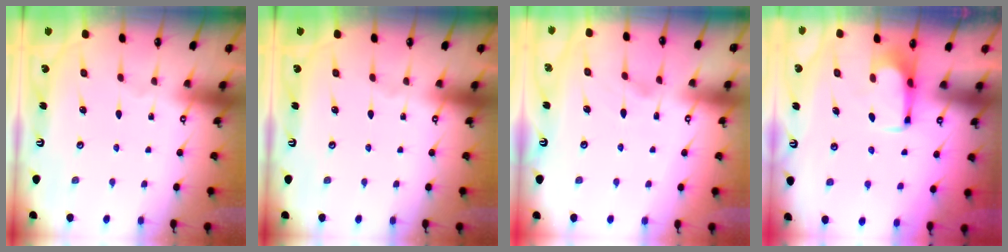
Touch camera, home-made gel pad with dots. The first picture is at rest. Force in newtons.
{"total": 0.0}
{"total": 1.1, "press": 0.6, "slide": 1.0}
{"total": 1.9, "press": 1.9, "slide": 0.2}